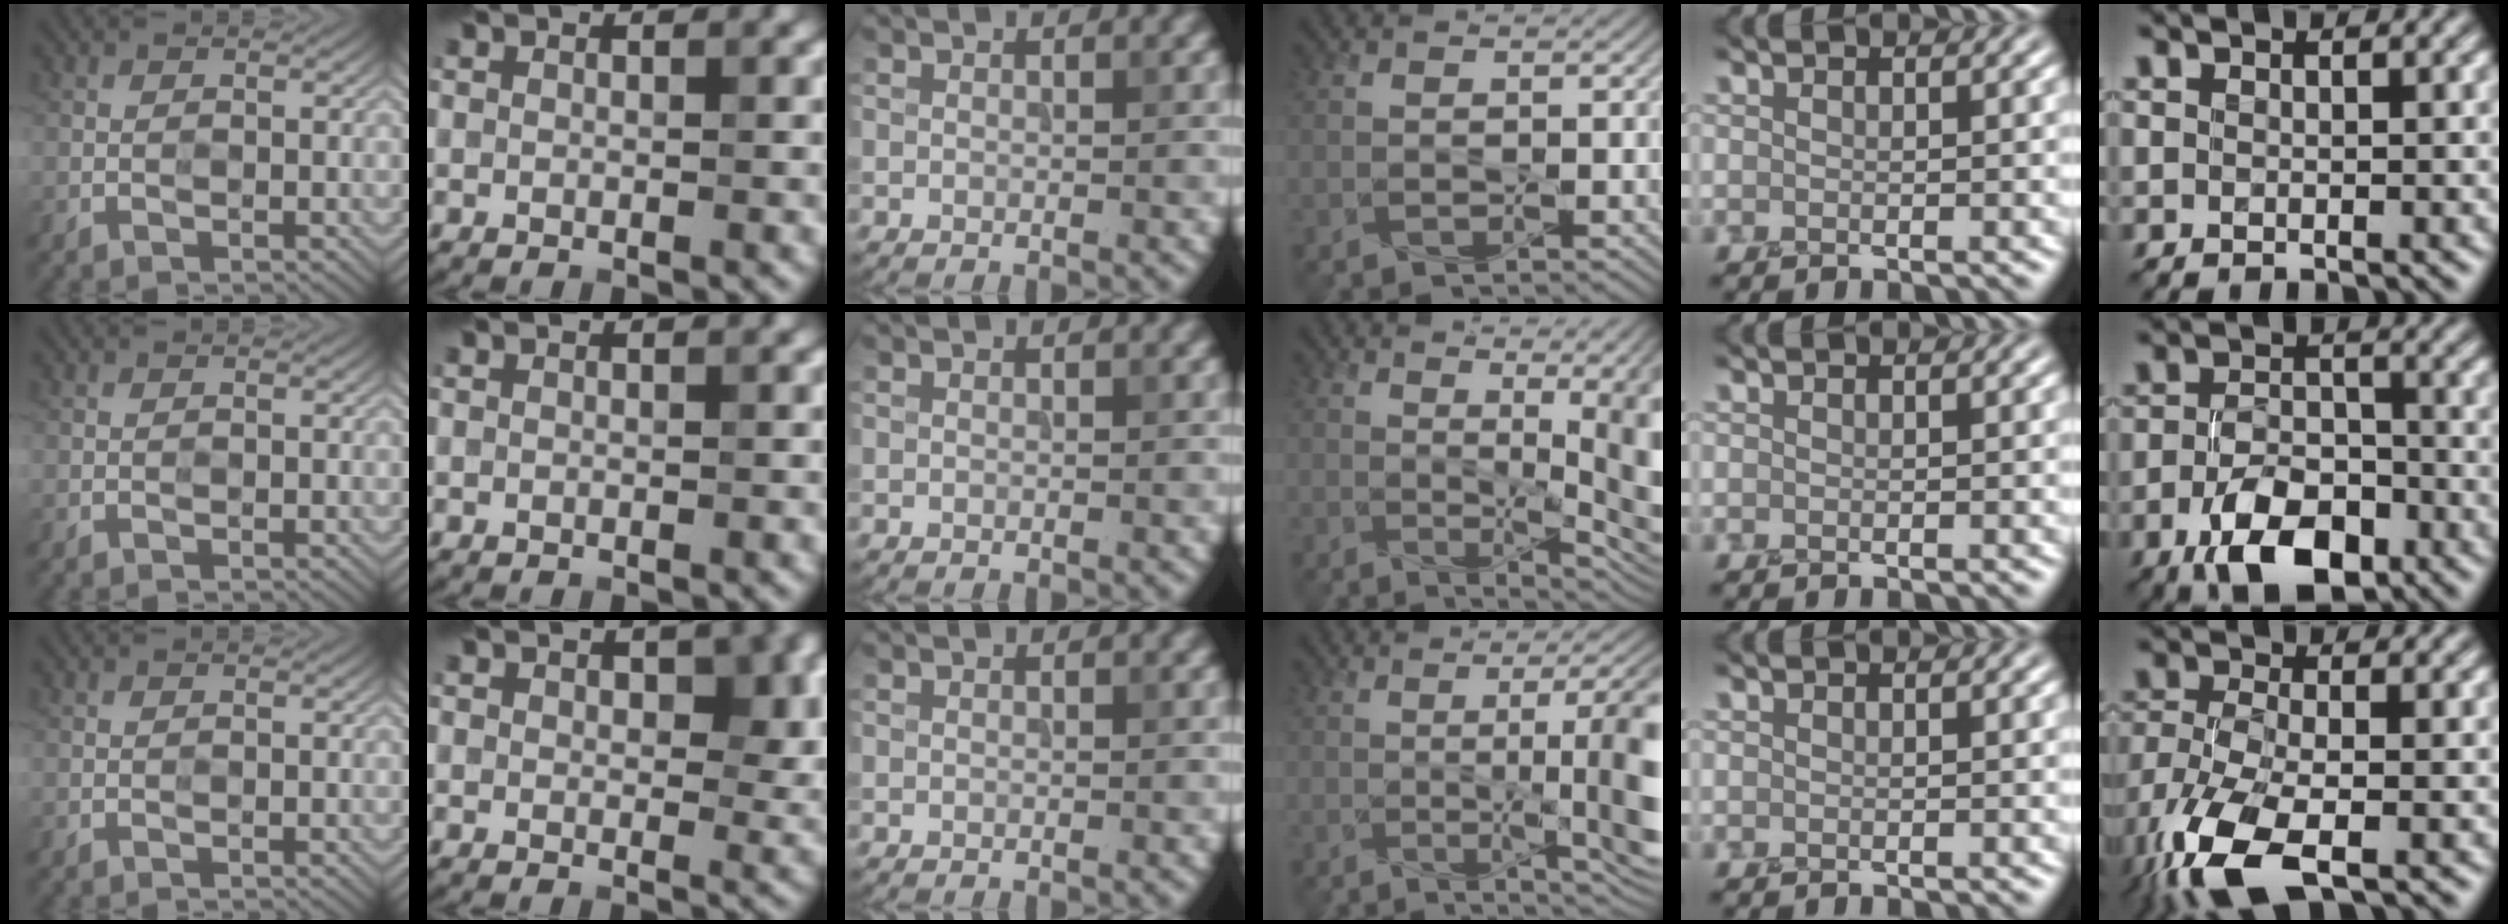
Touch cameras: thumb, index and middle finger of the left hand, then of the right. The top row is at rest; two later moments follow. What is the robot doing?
{"motion": "screw", "object": "flashlight"}